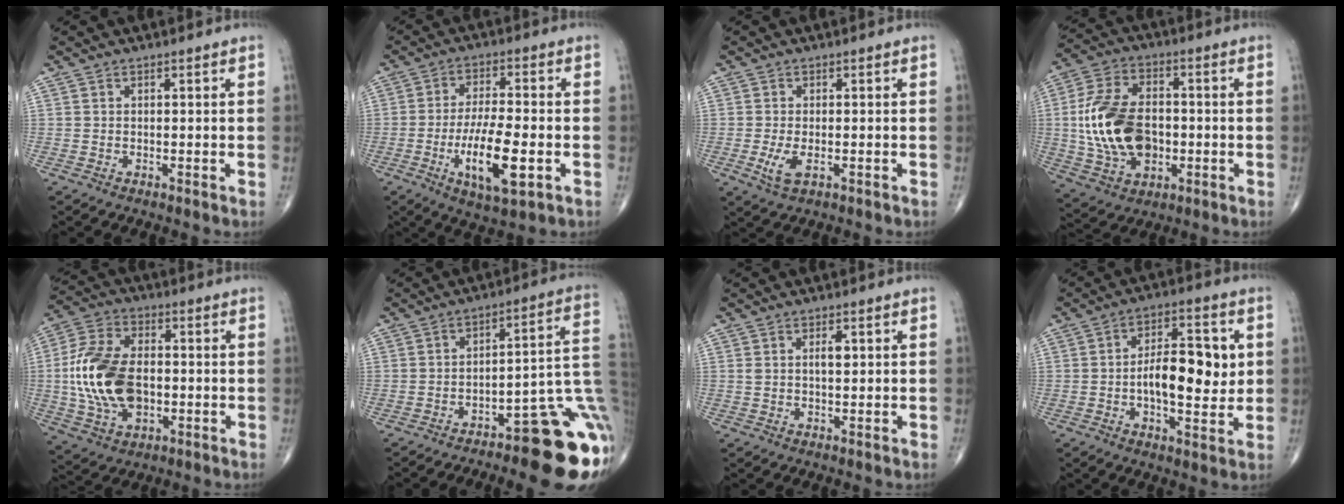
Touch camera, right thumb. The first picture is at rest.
{"total": 12.4, "force": [-3.7, 3.8, 11.2], "torque": [-0.201, 0.000, -0.062]}
{"total": 3.7, "force": [-1.1, 1.6, 3.2], "torque": [-0.068, -0.008, -0.019]}
{"total": 17.2, "force": [-1.1, 11.1, 13.1], "torque": [-0.238, 0.011, -0.012]}
{"total": 17.4, "force": [-1.1, 10.6, 13.7], "torque": [-0.264, 0.012, -0.017]}
{"total": 20.1, "force": [-9.3, 5.5, 16.9], "torque": [-0.135, 0.066, -0.123]}
{"total": 2.4, "force": [0.6, 1.0, 2.1], "torque": [-0.036, 0.000, 0.010]}
{"total": 13.2, "force": [0.5, 6.1, 11.7], "torque": [-0.155, 0.007, 0.005]}